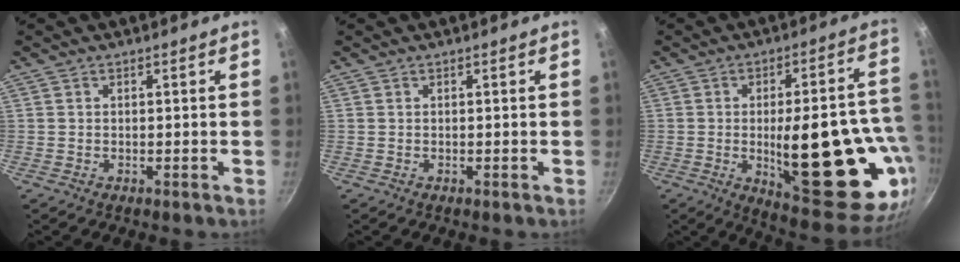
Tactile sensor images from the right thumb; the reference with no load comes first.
{"total": 0.0}
{"total": 27.7, "force": [-5.3, 10.3, 25.2], "torque": [-0.299, 0.003, -0.054]}